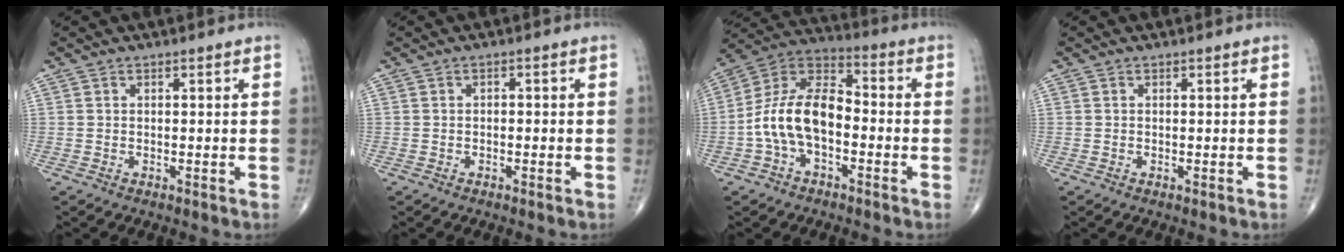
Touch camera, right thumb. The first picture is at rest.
{"total": 0.6, "force": [-0.3, 0.4, 0.3], "torque": [0.002, 0.004, -0.010]}
{"total": 13.4, "force": [-2.9, 7.7, 10.6], "torque": [-0.191, 0.047, -0.062]}
{"total": 0.0}